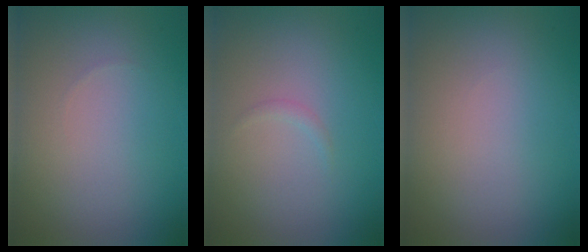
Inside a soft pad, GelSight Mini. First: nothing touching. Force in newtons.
{"total": 0.6, "press": 0.6, "slide": 0.1}
{"total": 0.0}